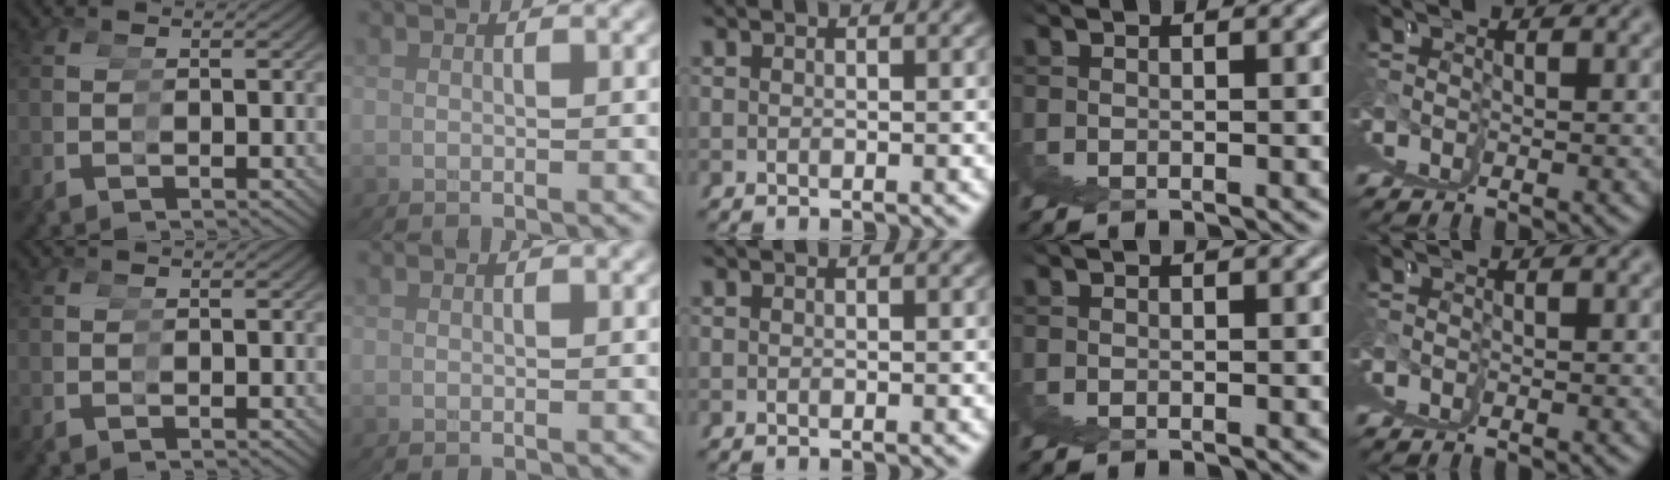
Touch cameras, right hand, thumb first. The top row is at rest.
{}